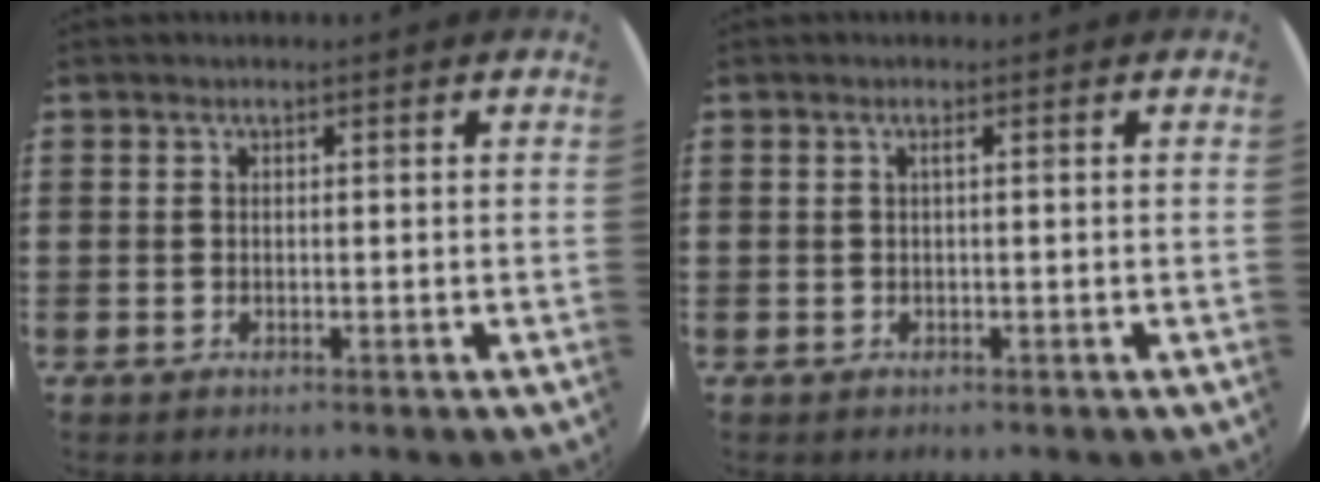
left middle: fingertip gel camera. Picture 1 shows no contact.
{"total": 0.6, "force": [0.0, -0.1, 0.5], "torque": [-0.006, -0.001, -0.001]}